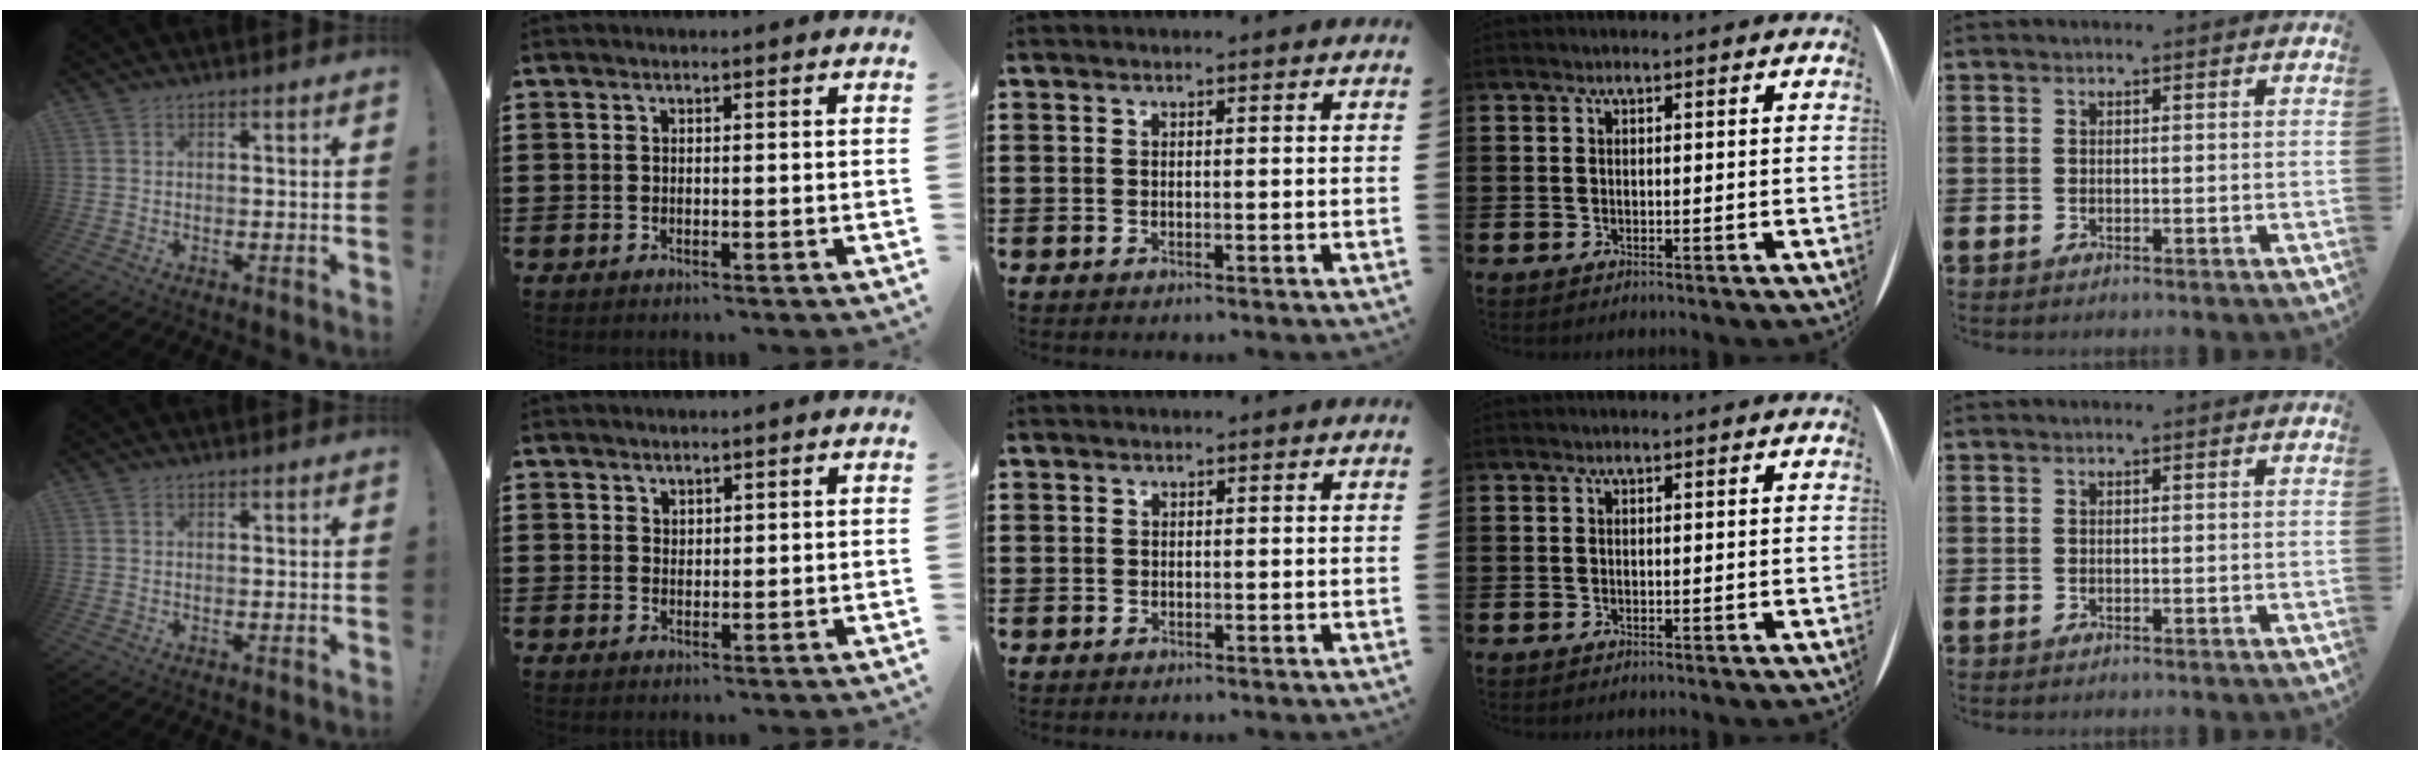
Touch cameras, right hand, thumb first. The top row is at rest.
{"index": {"total": 1.4, "force": [1.3, 0.7, 0.0], "torque": [-0.001, 0.002, 0.025]}, "middle": {"total": 0.5, "force": [0.0, 0.5, 0.0], "torque": [-0.001, 0.005, -0.002]}}